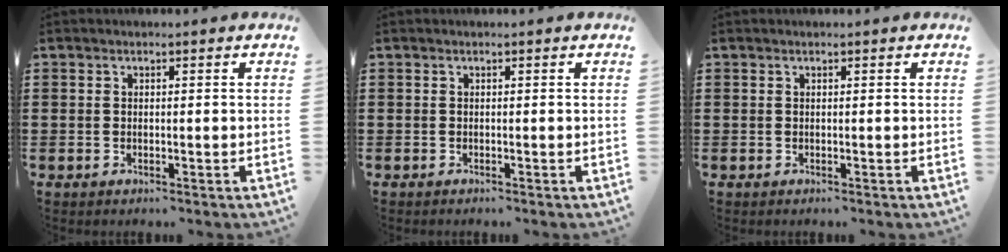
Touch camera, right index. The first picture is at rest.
{"total": 0.0}
{"total": 0.0}